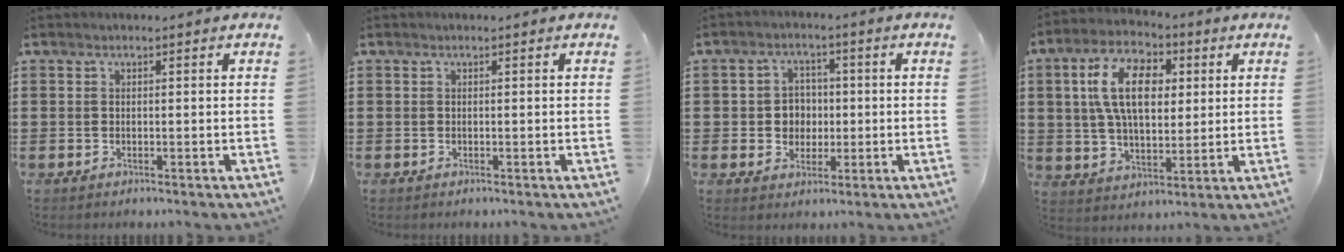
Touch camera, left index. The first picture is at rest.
{"total": 0.0}
{"total": 4.5, "force": [-0.2, 4.2, 1.7], "torque": [-0.039, 0.009, -0.008]}
{"total": 11.4, "force": [3.2, 6.4, 8.8], "torque": [-0.186, 0.016, 0.054]}